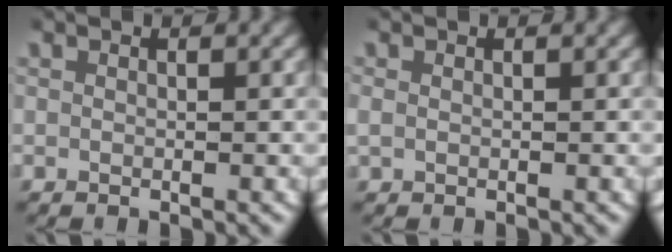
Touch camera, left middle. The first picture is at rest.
{"total": 0.9, "force": [0.0, 0.8, 0.5], "torque": [-0.014, -0.001, 0.004]}